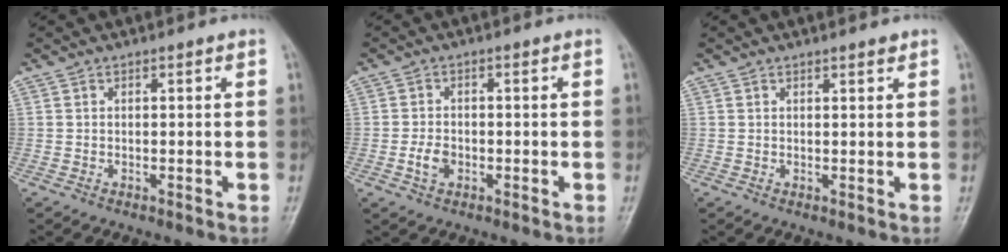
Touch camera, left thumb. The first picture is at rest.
{"total": 3.1, "force": [-1.0, 2.1, 2.0], "torque": [-0.033, 0.007, -0.020]}
{"total": 1.0, "force": [0.9, 0.2, 0.5], "torque": [-0.006, -0.006, 0.013]}